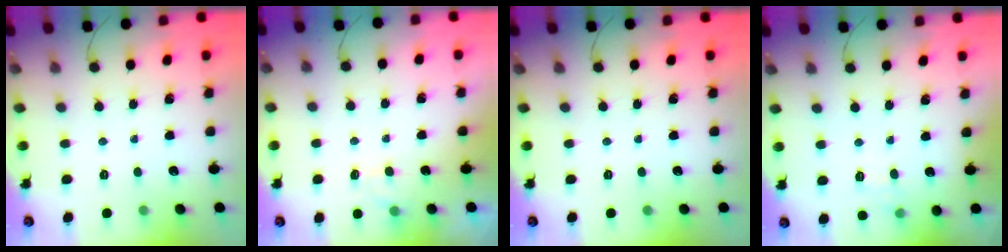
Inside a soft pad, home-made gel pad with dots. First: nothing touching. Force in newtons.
{"total": 2.7, "press": 2.3, "slide": 1.4}
{"total": 0.0}
{"total": 7.5, "press": 7.3, "slide": 2.0}